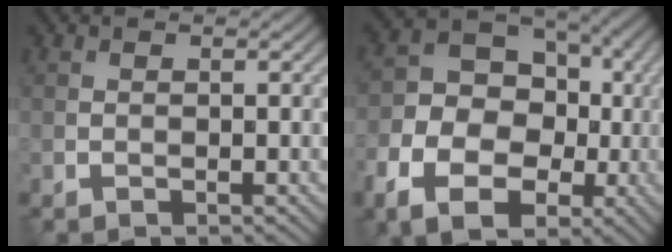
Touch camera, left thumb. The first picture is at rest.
{"total": 12.6, "force": [-4.0, 9.3, 7.4], "torque": [-0.141, -0.039, -0.078]}